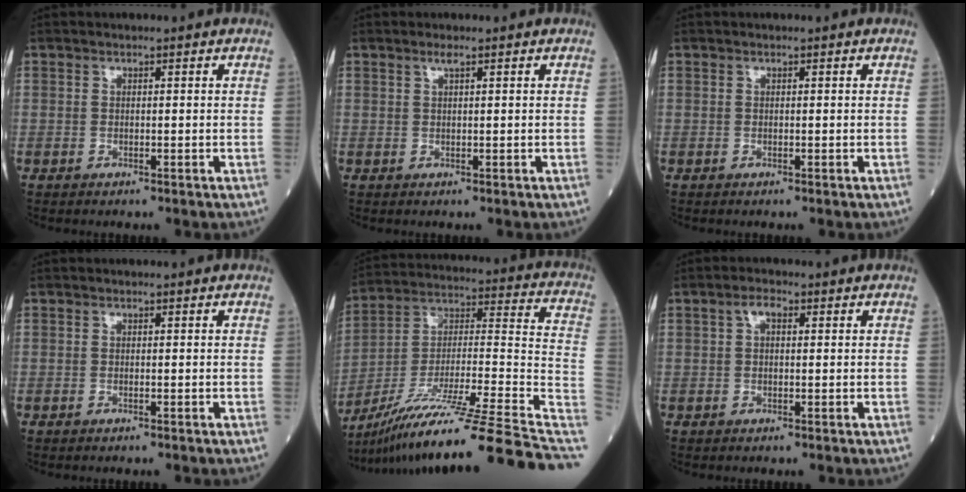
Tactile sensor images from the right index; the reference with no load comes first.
{"total": 0.9, "force": [0.6, -0.1, 0.7], "torque": [-0.017, 0.001, 0.012]}
{"total": 0.0}
{"total": 0.0}
{"total": 29.8, "force": [-23.0, -1.3, 18.9], "torque": [-0.226, -0.008, -0.369]}
{"total": 2.1, "force": [0.6, 1.0, 1.7], "torque": [-0.034, 0.012, 0.012]}